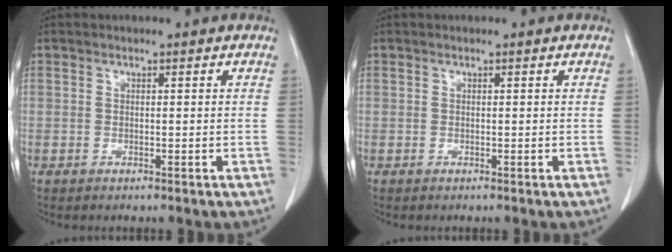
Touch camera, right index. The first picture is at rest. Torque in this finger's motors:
{"motor_torque": [-0.02, 0.01, 0.04, 0.01]}